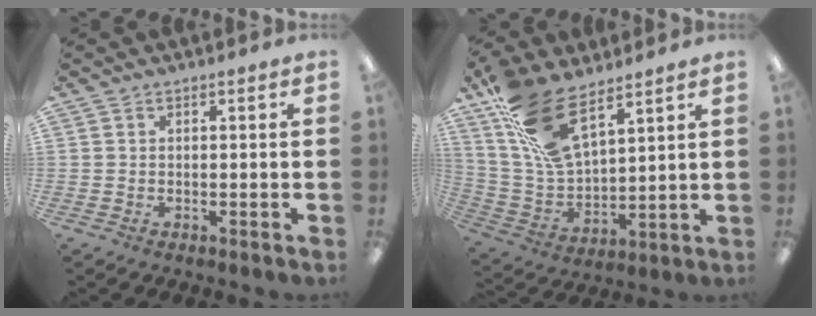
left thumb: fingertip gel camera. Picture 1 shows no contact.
{"total": 17.0, "force": [11.2, 7.6, 10.2], "torque": [-0.230, -0.050, 0.209]}